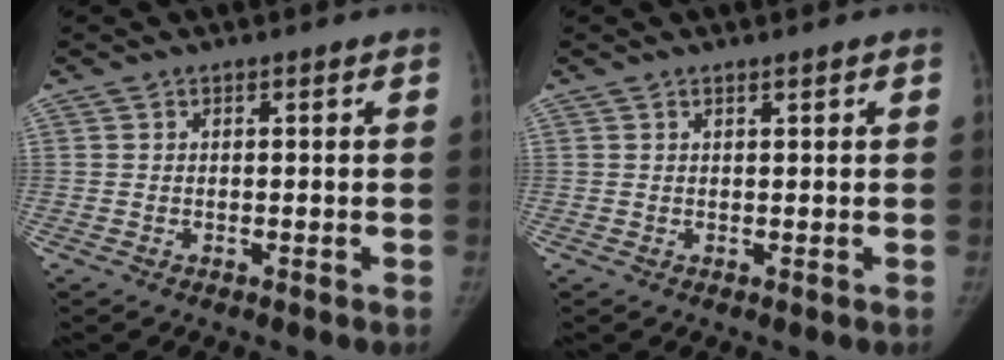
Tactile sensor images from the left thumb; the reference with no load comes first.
{"total": 0.5, "force": [0.4, 0.1, 0.2], "torque": [-0.005, -0.002, 0.008]}